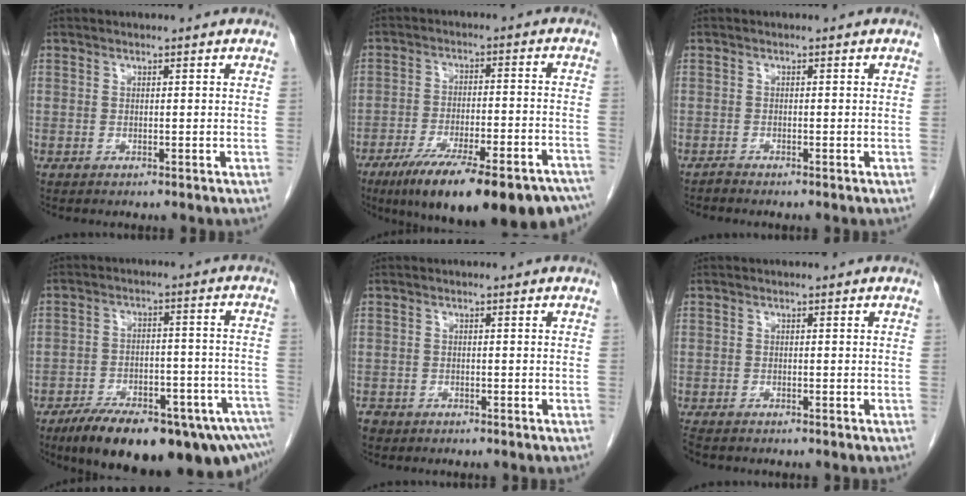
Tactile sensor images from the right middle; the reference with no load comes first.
{"total": 24.6, "force": [-18.9, 5.1, 14.9], "torque": [-0.171, -0.013, -0.266]}
{"total": 0.7, "force": [-0.7, 0.0, -0.1], "torque": [-0.001, -0.003, -0.015]}
{"total": 21.5, "force": [-15.8, 5.6, 13.6], "torque": [-0.139, 0.018, -0.219]}
{"total": 2.5, "force": [-1.9, 1.6, 0.4], "torque": [-0.010, 0.001, -0.033]}
{"total": 2.1, "force": [-1.8, 0.6, 0.9], "torque": [-0.019, -0.006, -0.024]}